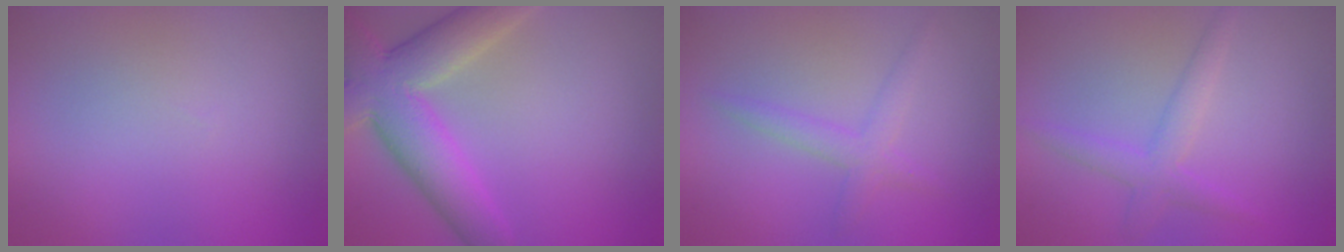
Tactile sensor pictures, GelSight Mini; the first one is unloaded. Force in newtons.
{"total": 8.6, "press": 8.6, "slide": 0.8}
{"total": 2.2, "press": 2.2, "slide": 0.2}
{"total": 2.6, "press": 2.6, "slide": 0.1}